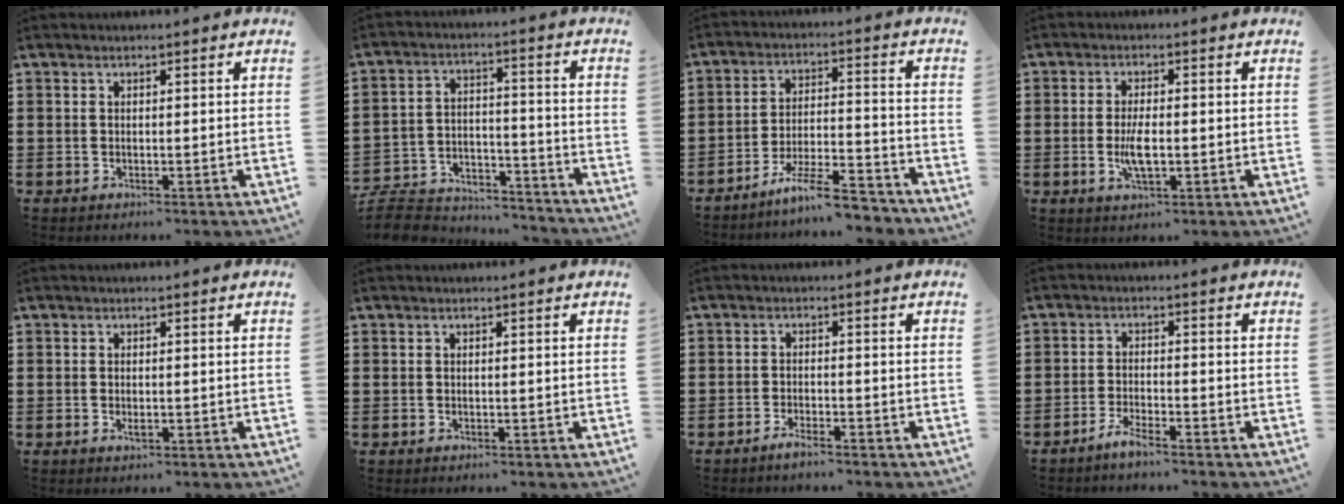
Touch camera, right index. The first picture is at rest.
{"total": 8.1, "force": [-7.7, 1.8, 1.7], "torque": [-0.044, 0.013, -0.152]}
{"total": 8.7, "force": [-7.3, 0.8, 4.7], "torque": [-0.091, 0.005, -0.139]}
{"total": 4.7, "force": [-0.6, 1.6, 4.3], "torque": [-0.089, -0.003, -0.015]}
{"total": 0.9, "force": [-0.1, 0.4, 0.8], "torque": [-0.015, -0.002, -0.002]}
{"total": 0.0}
{"total": 2.0, "force": [-1.7, -0.1, 0.9], "torque": [-0.017, -0.003, -0.031]}
{"total": 2.5, "force": [-2.2, -0.3, 1.0], "torque": [-0.026, -0.001, -0.044]}